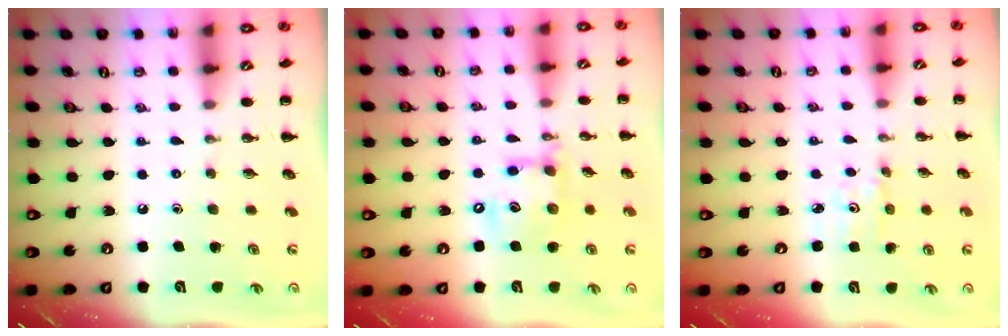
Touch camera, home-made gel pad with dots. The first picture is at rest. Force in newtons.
{"total": 13.4, "press": 13.2, "slide": 2.3}
{"total": 1.6, "press": 1.5, "slide": 0.3}